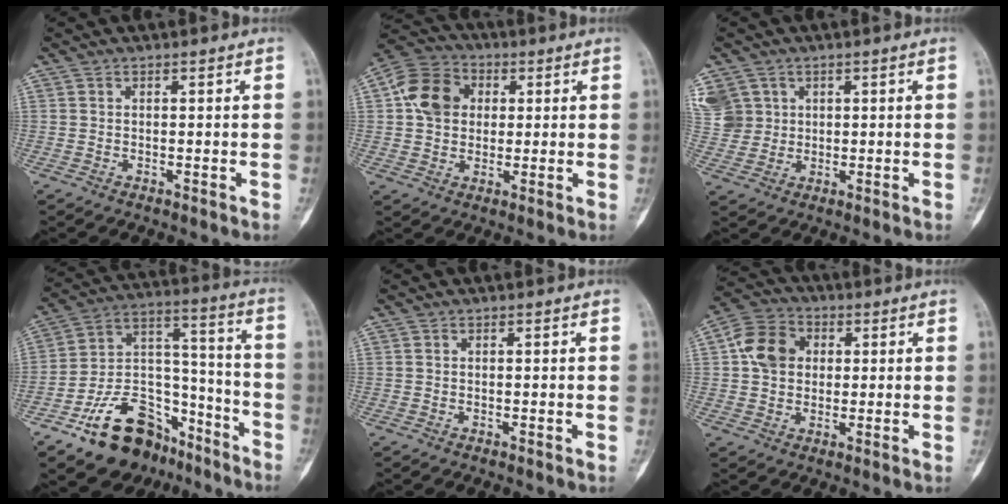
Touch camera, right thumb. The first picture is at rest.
{"total": 11.3, "force": [2.1, 9.2, 6.3], "torque": [-0.091, 0.009, 0.025]}
{"total": 10.3, "force": [3.6, 9.1, 3.2], "torque": [-0.066, 0.014, 0.088]}
{"total": 21.6, "force": [-13.5, 12.9, 10.9], "torque": [-0.136, 0.111, -0.216]}
{"total": 0.0}
{"total": 9.7, "force": [1.7, 7.8, 5.5], "torque": [-0.081, 0.011, 0.020]}